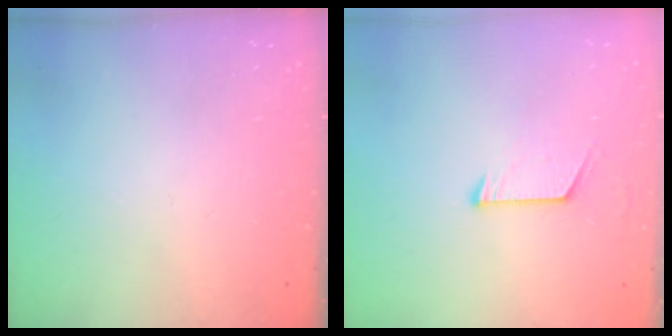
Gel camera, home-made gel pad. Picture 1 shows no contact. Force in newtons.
{"total": 6.3, "press": 6.3, "slide": 0.5}